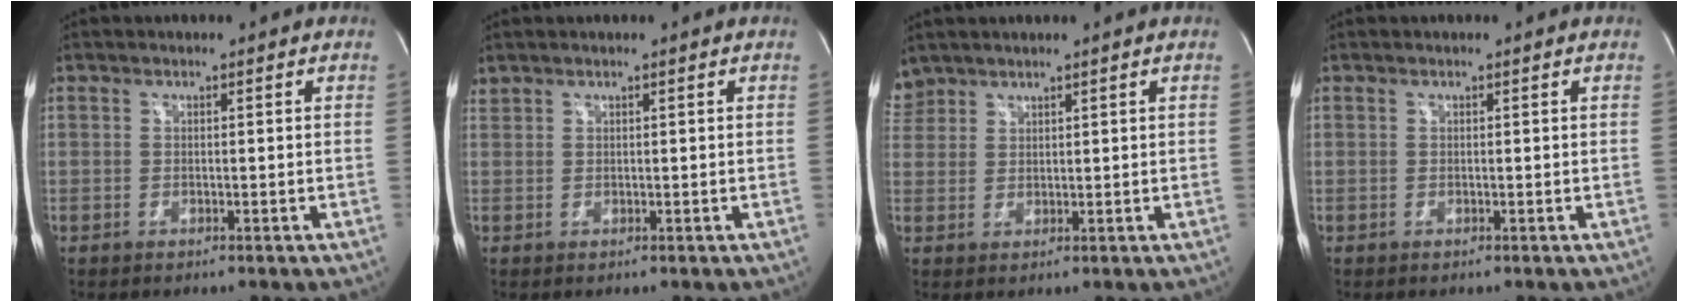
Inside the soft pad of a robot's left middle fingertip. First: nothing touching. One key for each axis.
{"total": 0.7, "fx": 0.7, "fy": 0.1, "fz": 0.0, "tx": -0.010, "ty": 0.012, "tz": 0.021}
{"total": 3.2, "fx": 2.9, "fy": 1.3, "fz": -0.2, "tx": 0.000, "ty": 0.015, "tz": 0.063}
{"total": 0.0}